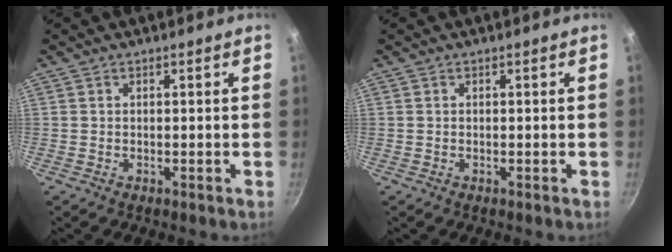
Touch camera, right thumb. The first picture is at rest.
{"total": 0.0}